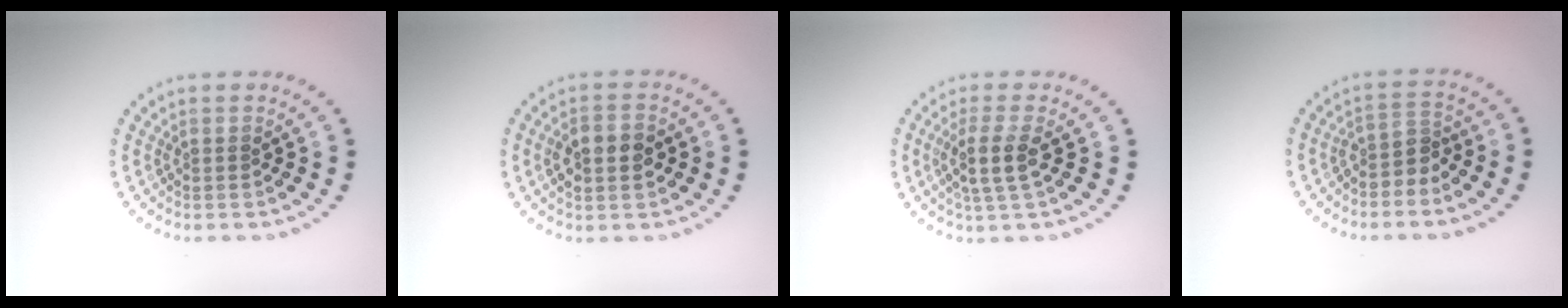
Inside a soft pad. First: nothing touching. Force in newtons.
{"total": 3.6, "press": 3.6, "slide": 0.2}
{"total": 2.9, "press": 2.4, "slide": 1.6}
{"total": 2.1, "press": 1.5, "slide": 1.5}